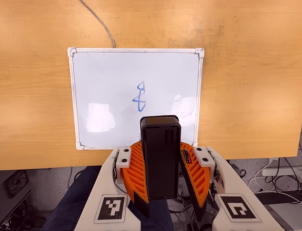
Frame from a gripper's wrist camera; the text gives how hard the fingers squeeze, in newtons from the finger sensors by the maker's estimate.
{"total": 7.2, "left": 8.0, "right": 6.4}